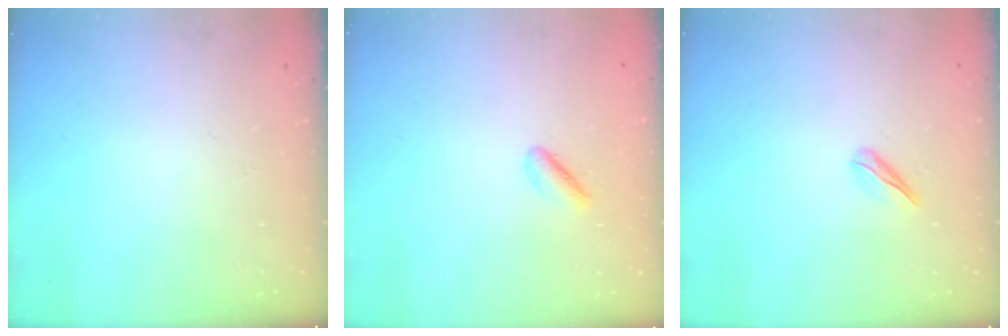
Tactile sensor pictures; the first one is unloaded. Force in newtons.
{"total": 2.0, "press": 1.8, "slide": 1.0}
{"total": 3.7, "press": 3.6, "slide": 1.0}